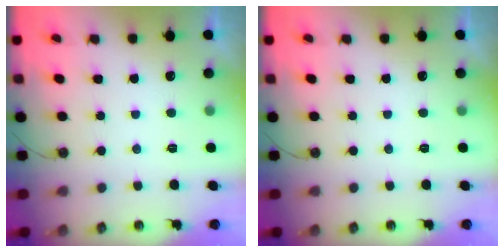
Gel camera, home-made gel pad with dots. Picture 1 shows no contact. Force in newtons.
{"total": 0.0}